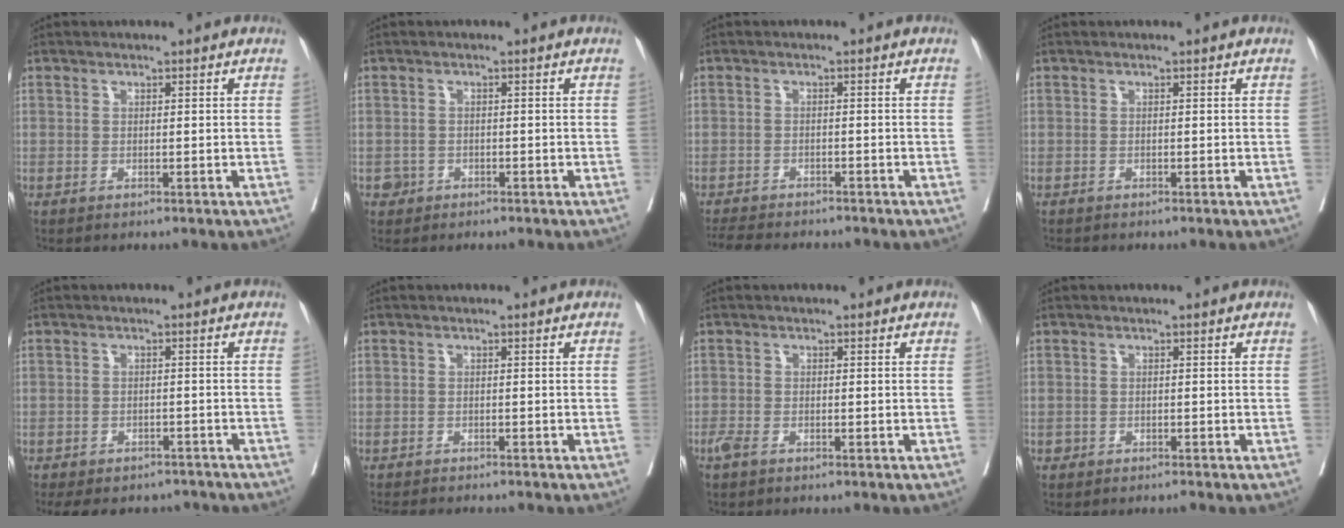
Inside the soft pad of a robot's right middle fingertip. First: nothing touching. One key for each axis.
{"total": 1.5, "fx": -0.8, "fy": 1.3, "fz": 0.0, "tx": 0.000, "ty": 0.006, "tz": -0.013}
{"total": 8.5, "fx": -7.7, "fy": 1.5, "fz": 3.1, "tx": -0.044, "ty": -0.011, "tz": -0.115}
{"total": 0.7, "fx": -0.7, "fy": 0.1, "fz": 0.2, "tx": -0.006, "ty": -0.002, "tz": -0.011}
{"total": 10.0, "fx": -8.7, "fy": 4.3, "fz": 2.5, "tx": -0.038, "ty": 0.005, "tz": -0.106}
{"total": 4.9, "fx": -4.5, "fy": 0.6, "fz": 1.9, "tx": -0.020, "ty": -0.011, "tz": -0.069}
{"total": 1.7, "fx": -1.2, "fy": 0.6, "fz": 1.0, "tx": -0.024, "ty": -0.002, "tz": -0.023}
{"total": 0.5, "fx": -0.5, "fy": 0.2, "fz": 0.1, "tx": -0.001, "ty": 0.000, "tz": -0.011}